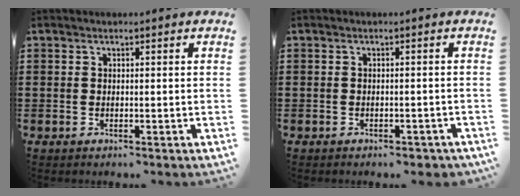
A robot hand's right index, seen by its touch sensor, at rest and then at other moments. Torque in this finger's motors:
{"motor_torque": [0.30, 0.43, 0.14, 0.01]}